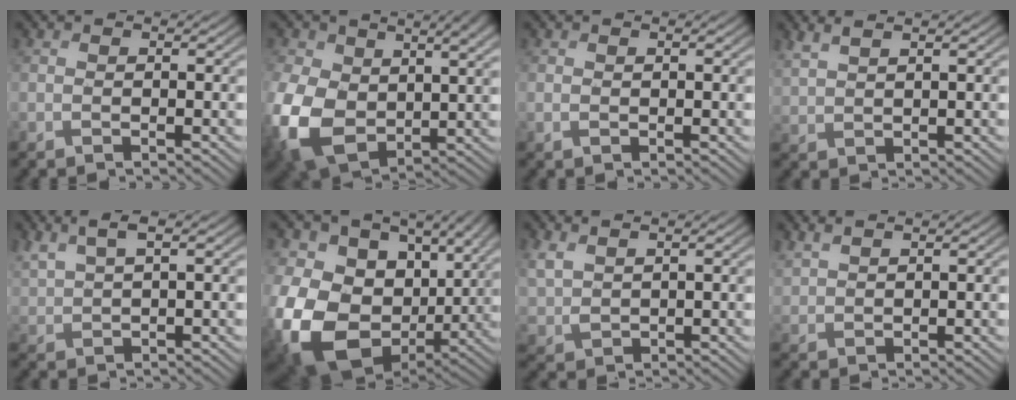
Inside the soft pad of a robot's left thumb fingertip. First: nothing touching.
{"total": 15.7, "force": [0.4, 10.8, 11.4], "torque": [-0.302, -0.046, 0.020]}
{"total": 0.8, "force": [0.2, 0.5, 0.5], "torque": [-0.014, -0.001, 0.007]}
{"total": 3.0, "force": [2.4, 0.6, 1.8], "torque": [-0.041, 0.007, 0.054]}
{"total": 4.9, "force": [3.0, 1.5, 3.6], "torque": [-0.092, 0.011, 0.066]}
{"total": 18.8, "force": [-0.3, 14.3, 12.1], "torque": [-0.279, -0.055, 0.027]}
{"total": 3.7, "force": [2.3, 2.0, 2.2], "torque": [-0.066, -0.002, 0.053]}
{"total": 2.7, "force": [2.3, 0.7, 1.2], "torque": [-0.032, 0.006, 0.055]}